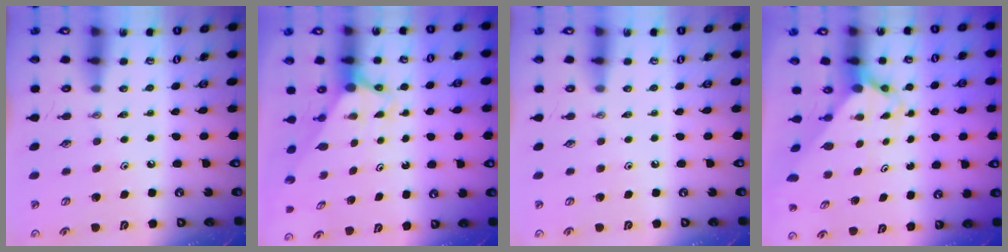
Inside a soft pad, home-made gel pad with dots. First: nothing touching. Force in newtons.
{"total": 2.9, "press": 2.9, "slide": 0.0}
{"total": 0.0}
{"total": 2.8, "press": 2.8, "slide": 0.3}